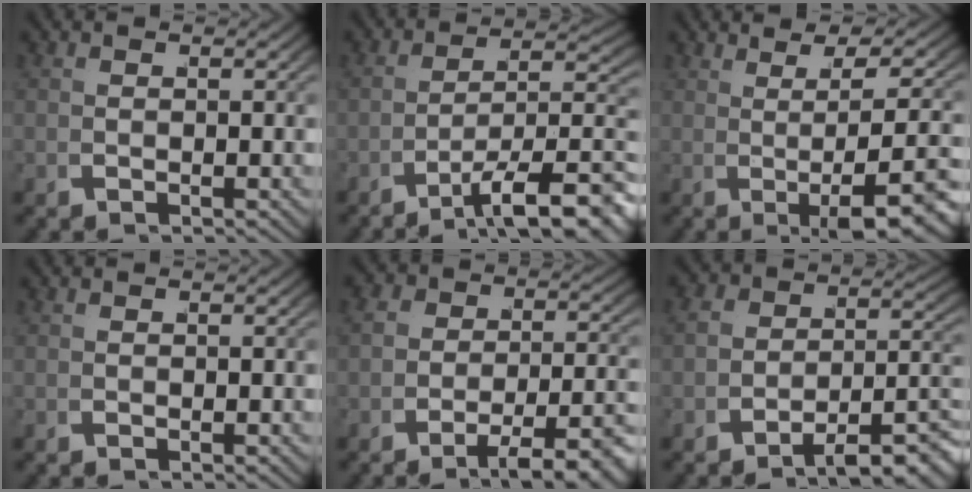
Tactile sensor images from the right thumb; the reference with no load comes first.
{"total": 9.9, "force": [-3.6, 5.4, 7.5], "torque": [-0.118, -0.037, -0.036]}
{"total": 6.9, "force": [0.3, 2.2, 6.5], "torque": [-0.094, -0.002, 0.013]}
{"total": 0.0}
{"total": 5.2, "force": [-2.6, 2.6, 3.6], "torque": [-0.039, -0.015, -0.037]}
{"total": 5.8, "force": [-3.5, 2.5, 4.0], "torque": [-0.039, -0.011, -0.048]}